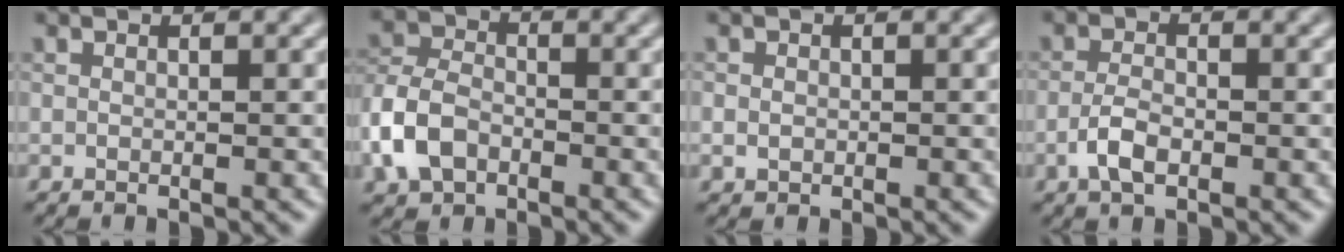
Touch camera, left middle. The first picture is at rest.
{"total": 4.8, "force": [-2.2, 3.3, 2.6], "torque": [-0.058, 0.007, -0.053]}
{"total": 1.0, "force": [-0.1, 0.9, 0.4], "torque": [-0.007, -0.001, -0.003]}
{"total": 2.4, "force": [-1.1, 1.2, 1.8], "torque": [-0.039, 0.005, -0.028]}